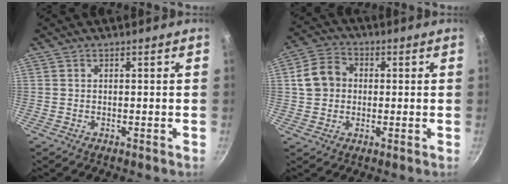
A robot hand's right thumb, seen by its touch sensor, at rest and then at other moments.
{"total": 8.0, "force": [0.7, 6.7, 4.3], "torque": [-0.055, 0.016, 0.000]}